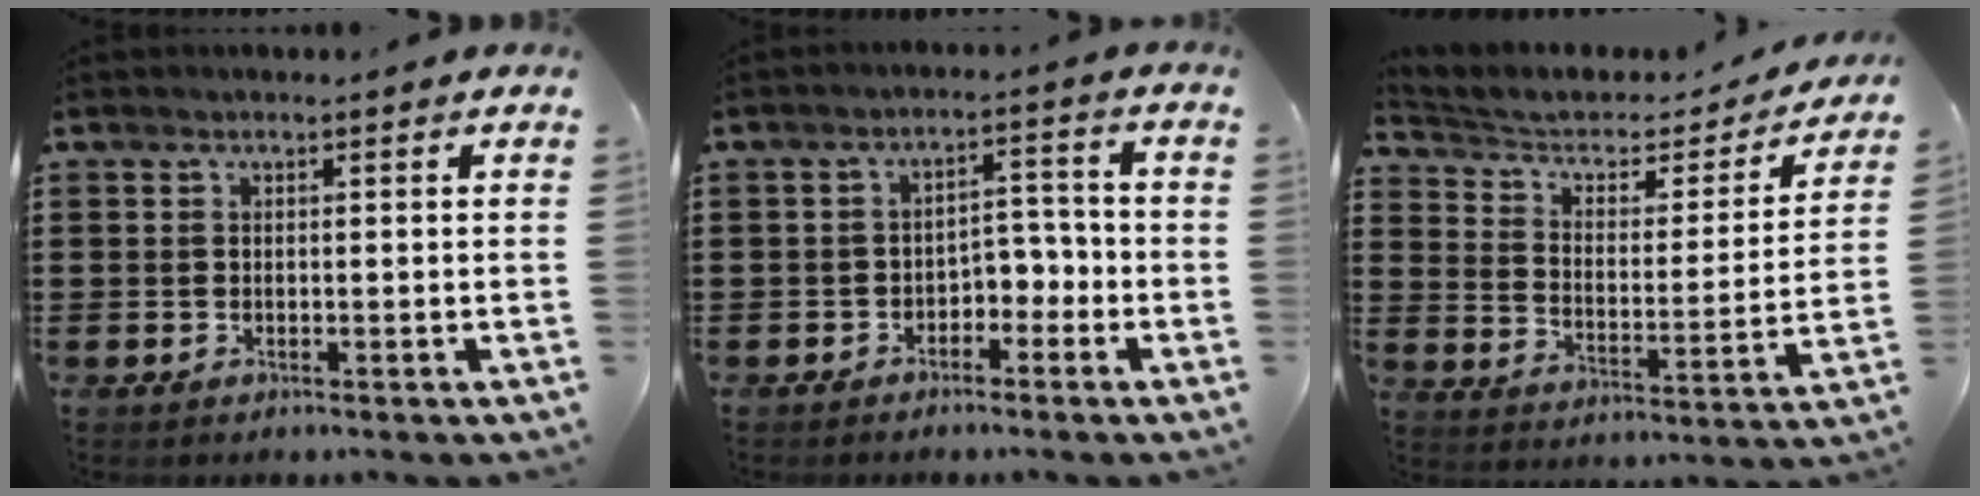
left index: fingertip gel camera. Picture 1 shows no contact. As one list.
[{"total": 3.5, "force": [-2.6, 1.9, 1.4], "torque": [-0.030, 0.009, -0.055]}, {"total": 3.6, "force": [2.5, 2.1, 1.6], "torque": [-0.049, -0.017, 0.035]}]